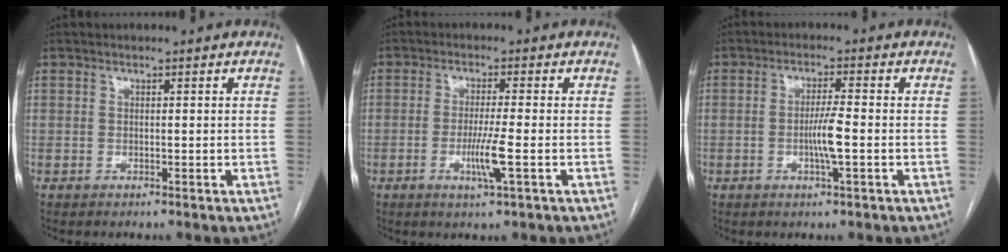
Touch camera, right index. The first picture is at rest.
{"total": 4.9, "force": [-1.5, -0.4, 4.7], "torque": [-0.091, -0.012, -0.028]}
{"total": 4.3, "force": [-0.9, -0.1, 4.2], "torque": [-0.079, -0.005, -0.019]}